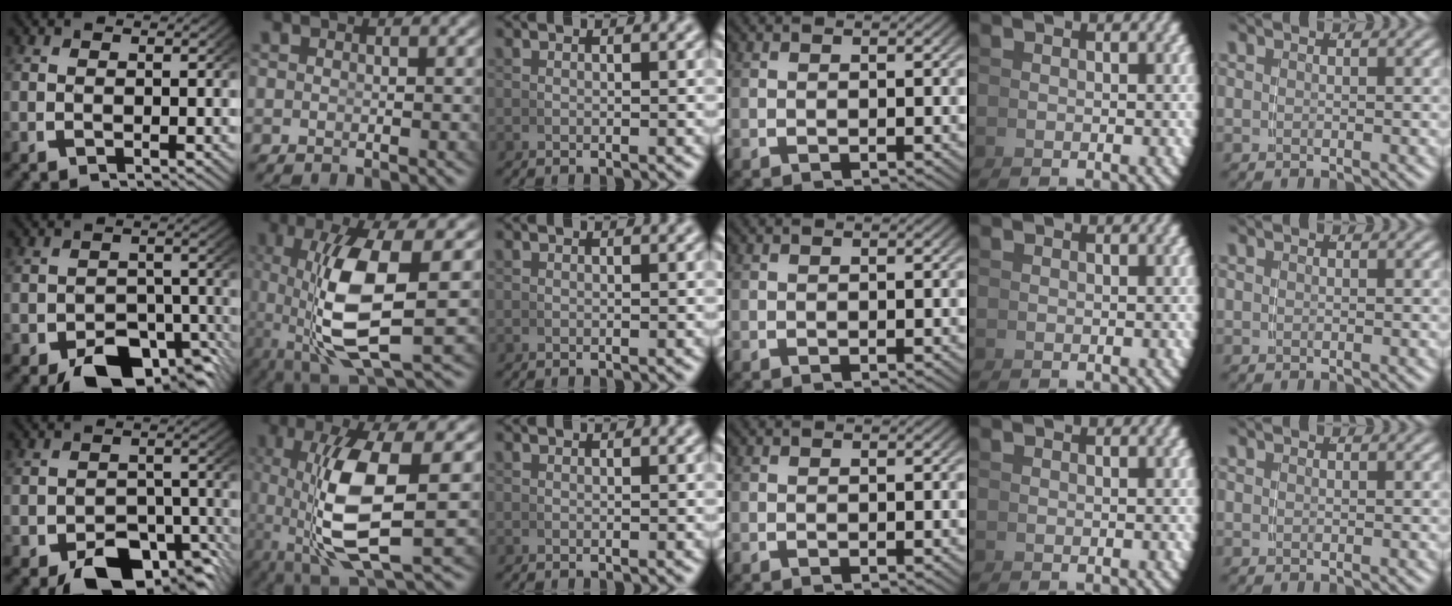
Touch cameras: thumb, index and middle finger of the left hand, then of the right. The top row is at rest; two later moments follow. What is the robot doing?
{"motion": "grasp_and_lifting", "object": "pen"}